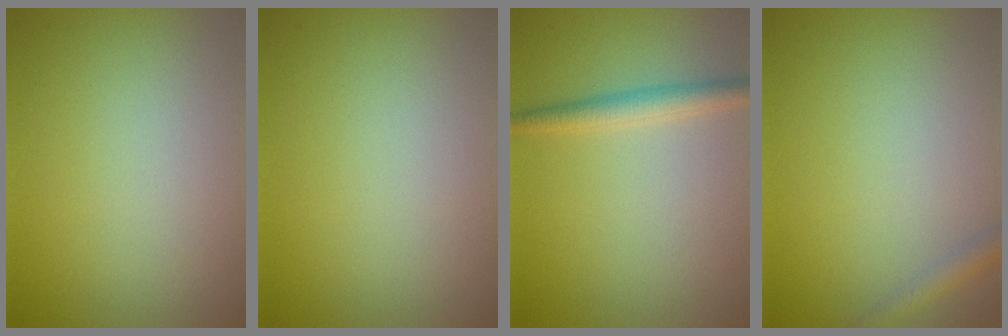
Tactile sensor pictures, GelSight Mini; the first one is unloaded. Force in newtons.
{"total": 0.0}
{"total": 2.2, "press": 2.2, "slide": 0.1}
{"total": 1.5, "press": 1.5, "slide": 0.1}